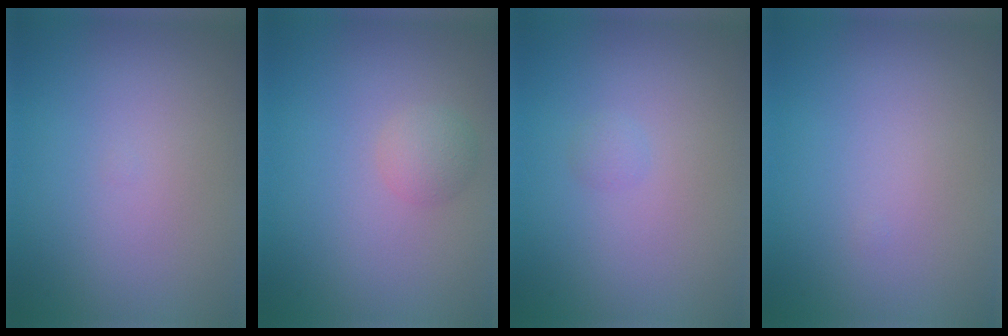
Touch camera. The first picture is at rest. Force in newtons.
{"total": 1.7, "press": 1.7, "slide": 0.1}
{"total": 0.6, "press": 0.6, "slide": 0.1}
{"total": 0.0}